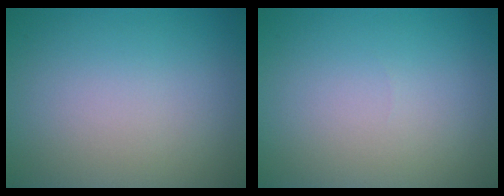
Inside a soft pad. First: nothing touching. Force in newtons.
{"total": 0.0}